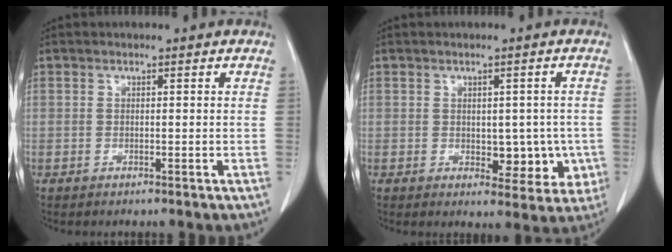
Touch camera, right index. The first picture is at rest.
{"total": 7.1, "force": [-0.9, 4.1, 5.7], "torque": [-0.049, 0.009, -0.001]}